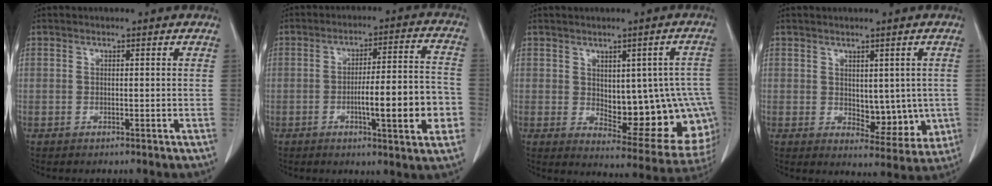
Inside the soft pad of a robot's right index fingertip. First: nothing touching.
{"total": 13.9, "force": [-3.6, 2.2, 13.3], "torque": [-0.185, 0.018, -0.050]}
{"total": 17.0, "force": [-1.1, 7.1, 15.4], "torque": [-0.137, 0.015, 0.011]}
{"total": 7.2, "force": [-0.1, 4.1, 6.0], "torque": [-0.055, -0.007, 0.013]}